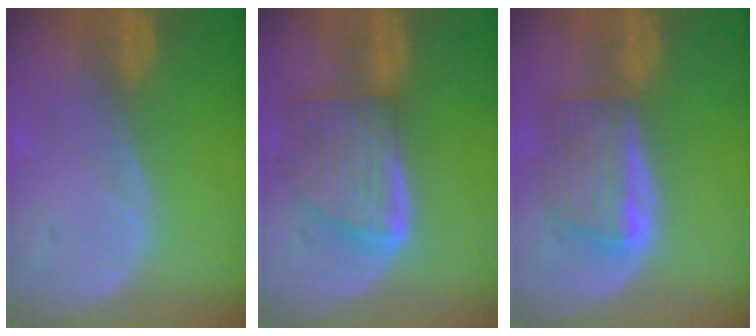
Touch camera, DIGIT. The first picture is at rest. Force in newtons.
{"total": 8.0, "press": 7.3, "slide": 3.4}
{"total": 6.0, "press": 6.0, "slide": 0.7}